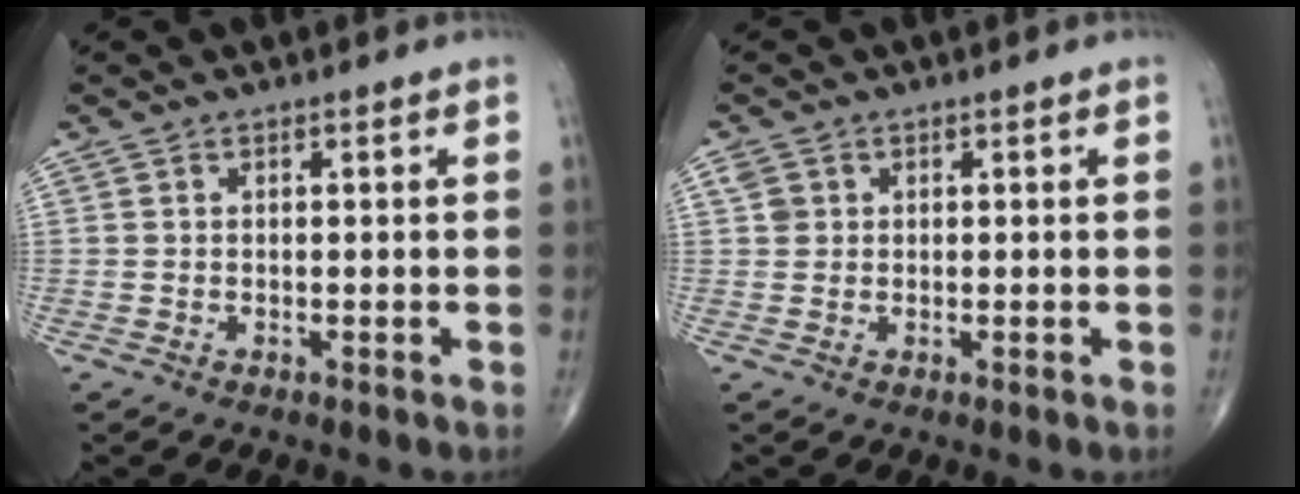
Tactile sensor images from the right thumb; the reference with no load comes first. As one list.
[{"total": 2.0, "force": [0.7, 1.8, 0.7], "torque": [-0.007, 0.000, 0.012]}]